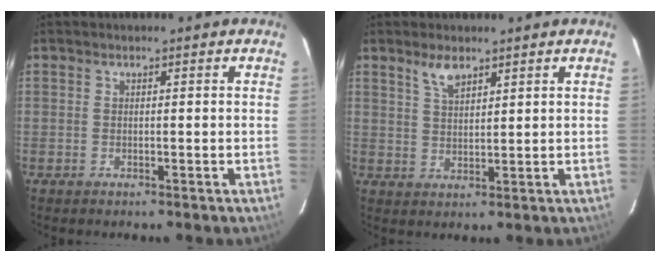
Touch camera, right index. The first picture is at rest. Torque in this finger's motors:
{"motor_torque": [0.57, 0.44, 0.09, 0.04]}